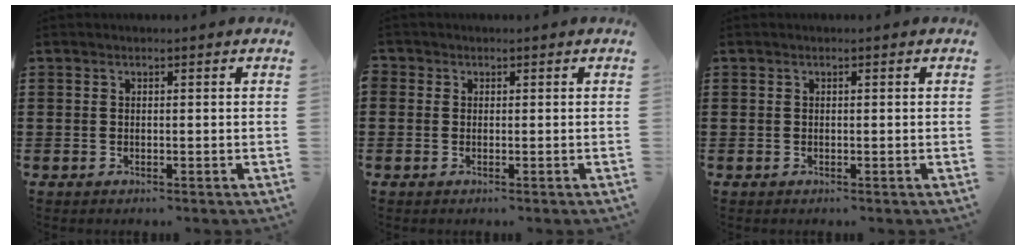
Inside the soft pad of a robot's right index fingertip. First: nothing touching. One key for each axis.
{"total": 0.7, "fx": -0.3, "fy": 0.6, "fz": 0.0, "tx": 0.000, "ty": 0.004, "tz": -0.007}
{"total": 0.0}